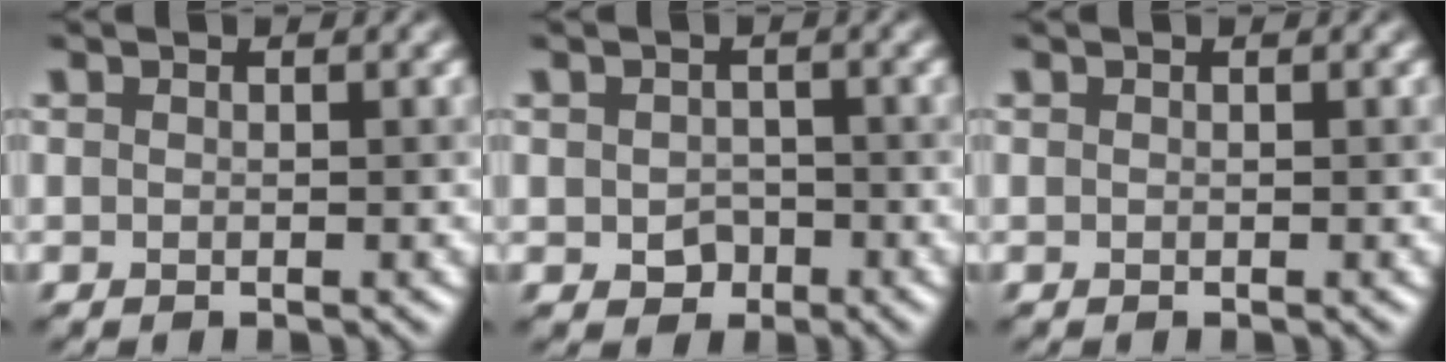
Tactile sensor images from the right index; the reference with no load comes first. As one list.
[{"total": 1.9, "force": [-0.6, 1.5, 1.0], "torque": [-0.017, -0.006, -0.011]}, {"total": 0.0}]